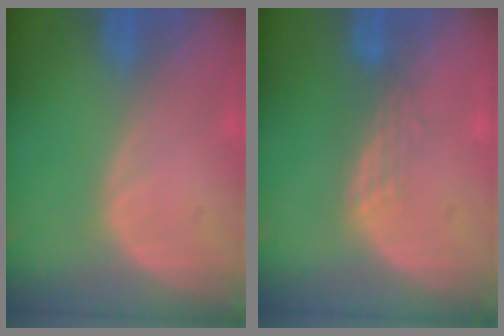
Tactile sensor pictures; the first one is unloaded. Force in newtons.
{"total": 3.0, "press": 2.5, "slide": 1.7}